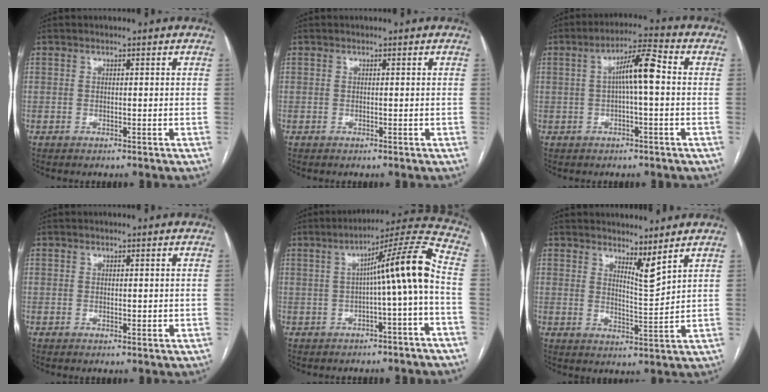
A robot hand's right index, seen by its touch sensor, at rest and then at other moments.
{"total": 0.0}
{"total": 6.8, "force": [0.3, 0.7, 6.7], "torque": [-0.116, 0.022, 0.003]}
{"total": 0.8, "force": [0.0, 0.3, 0.7], "torque": [-0.010, -0.002, 0.001]}
{"total": 10.6, "force": [-1.0, -0.8, 10.6], "torque": [-0.151, 0.030, -0.016]}
{"total": 3.6, "force": [3.0, -0.2, 2.1], "torque": [-0.038, -0.023, 0.058]}